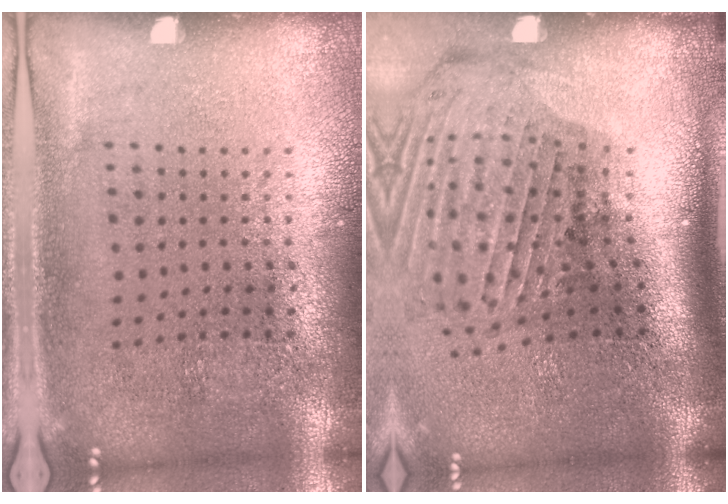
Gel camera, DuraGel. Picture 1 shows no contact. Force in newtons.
{"total": 2.9, "press": 2.1, "slide": 2.0}